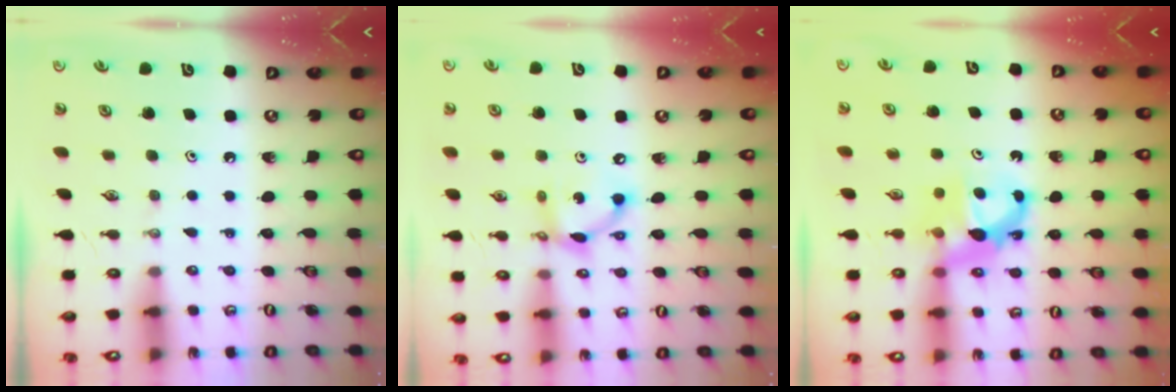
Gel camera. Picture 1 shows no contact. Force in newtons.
{"total": 11.0, "press": 10.9, "slide": 0.9}
{"total": 7.2, "press": 7.2, "slide": 0.4}